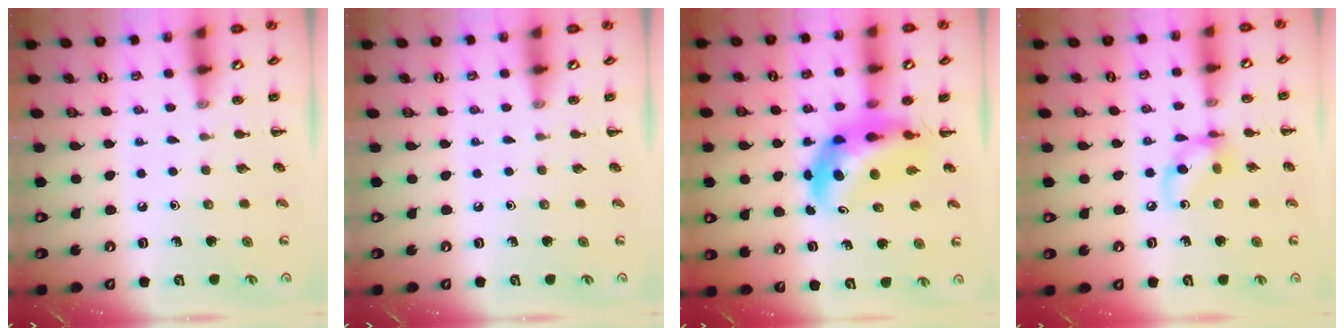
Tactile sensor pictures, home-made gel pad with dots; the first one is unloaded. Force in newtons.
{"total": 0.0}
{"total": 7.2, "press": 6.8, "slide": 2.3}
{"total": 8.4, "press": 8.4, "slide": 0.6}